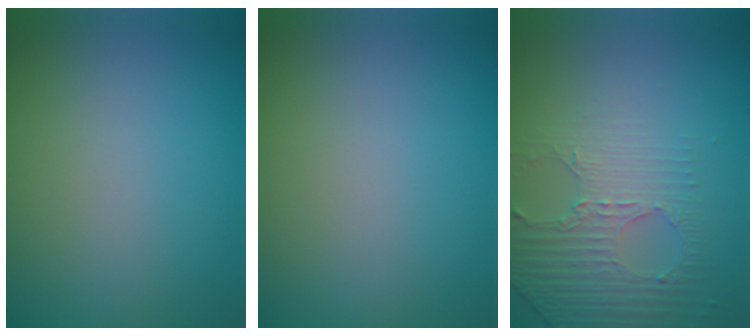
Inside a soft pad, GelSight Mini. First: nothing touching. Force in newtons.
{"total": 0.0}
{"total": 4.5, "press": 3.0, "slide": 3.4}